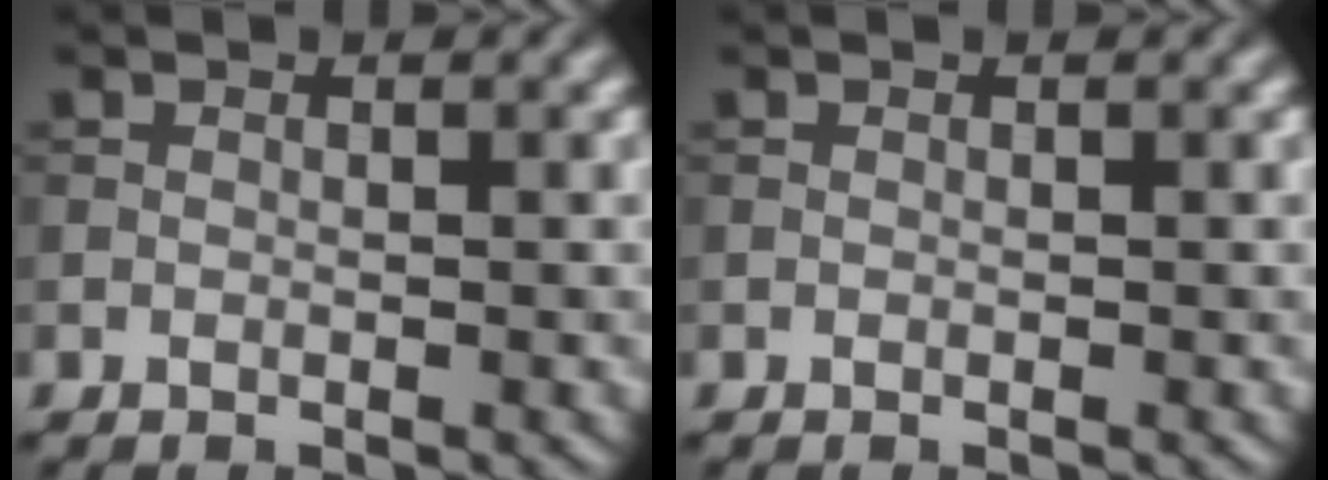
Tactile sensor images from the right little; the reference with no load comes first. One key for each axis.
{"total": 0.0}